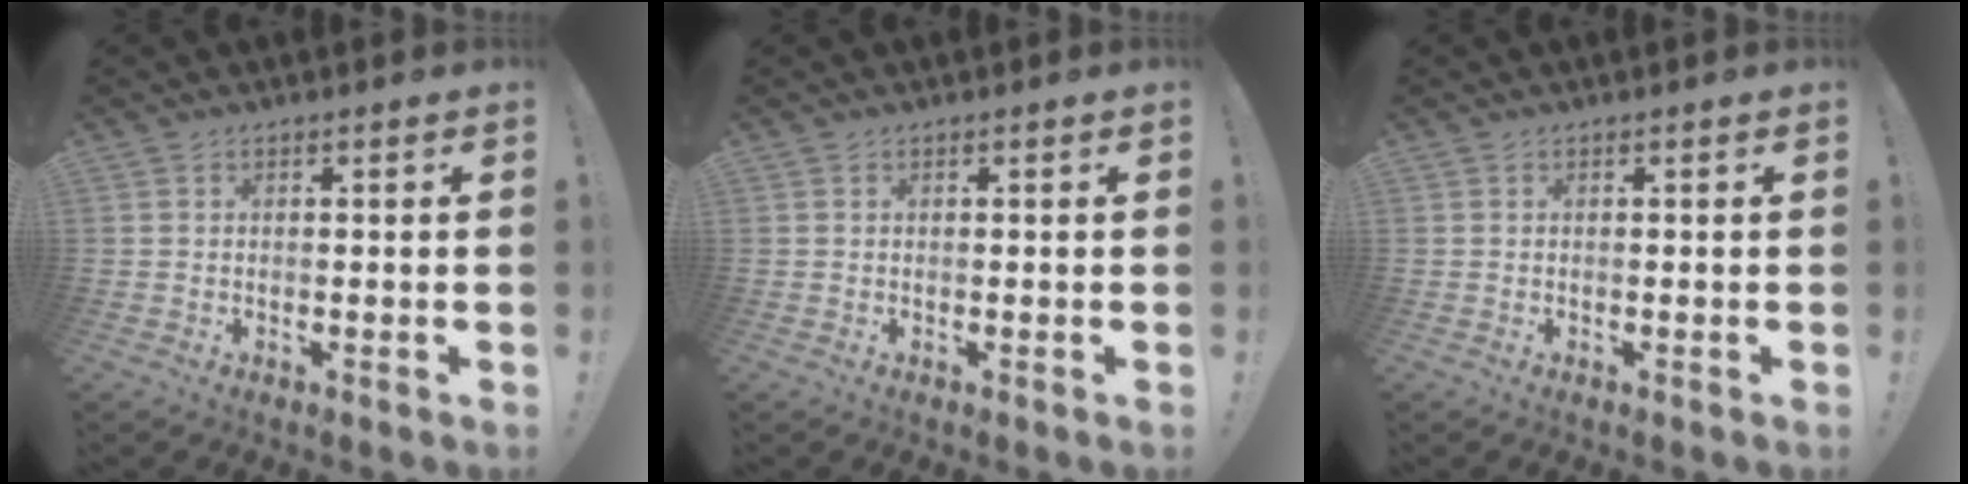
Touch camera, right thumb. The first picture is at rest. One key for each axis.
{"total": 0.0}
{"total": 0.0}